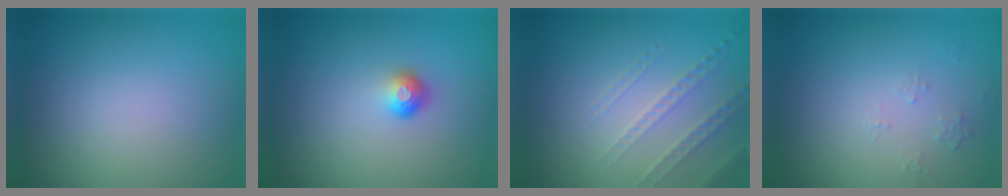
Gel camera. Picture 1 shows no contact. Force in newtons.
{"total": 1.7, "press": 1.2, "slide": 1.3}
{"total": 1.6, "press": 1.3, "slide": 0.9}
{"total": 0.6, "press": 0.4, "slide": 0.5}